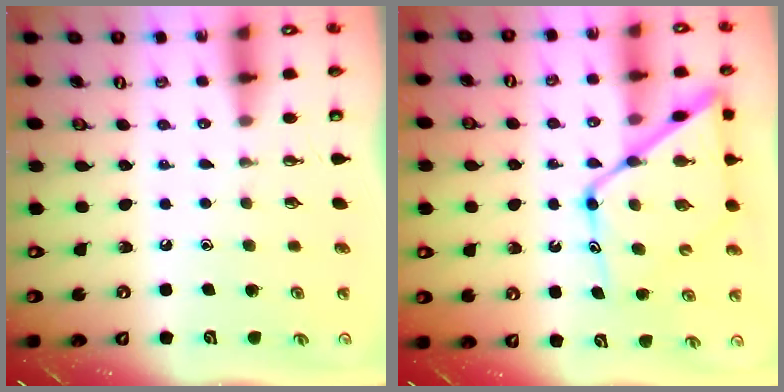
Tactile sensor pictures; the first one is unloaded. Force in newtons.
{"total": 16.5, "press": 16.5, "slide": 1.6}